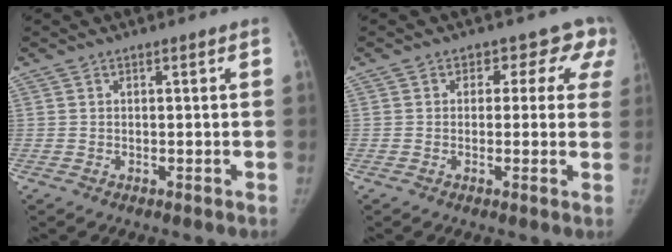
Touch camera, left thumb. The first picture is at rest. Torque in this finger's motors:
{"motor_torque": [-0.12, 0.22, -0.20, 0.14, 0.00]}